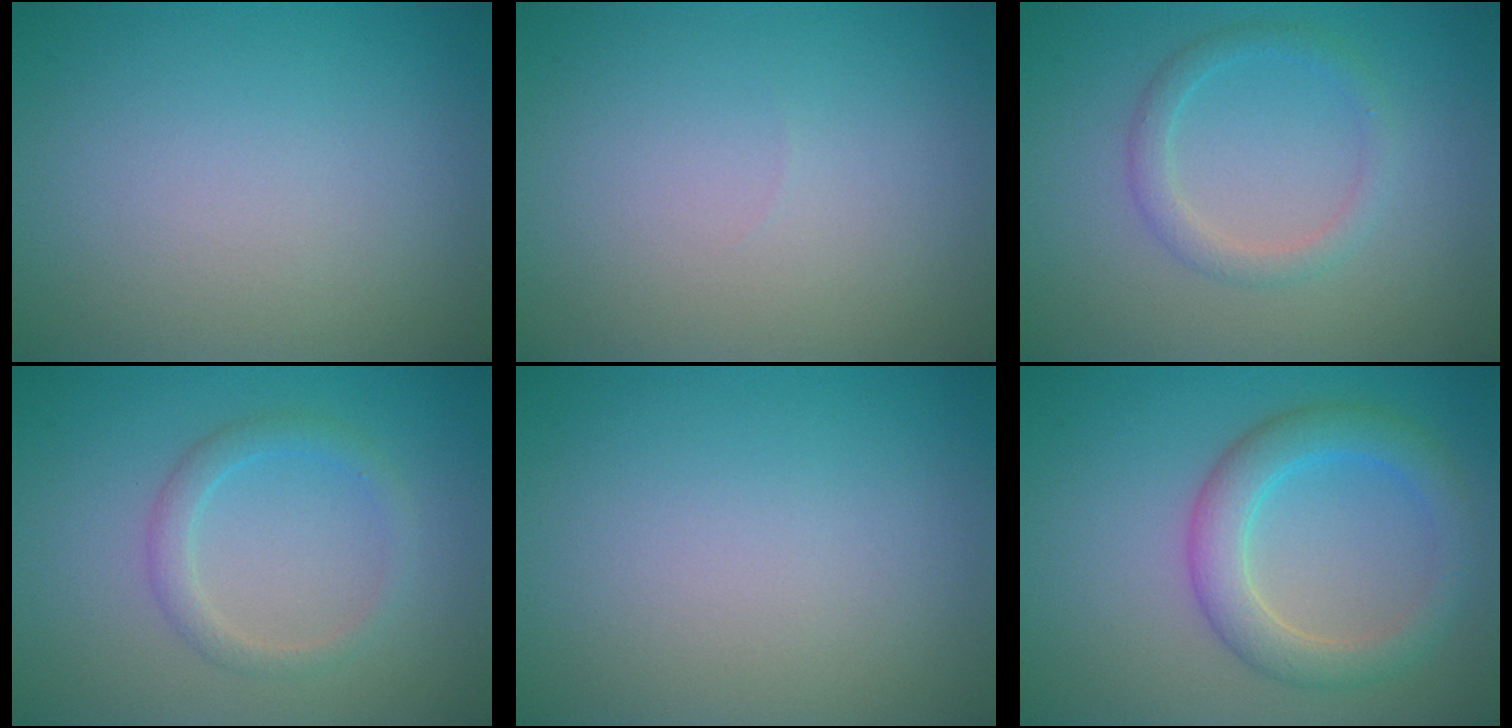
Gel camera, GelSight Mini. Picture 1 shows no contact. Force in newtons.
{"total": 0.0}
{"total": 2.0, "press": 2.0, "slide": 0.1}
{"total": 2.0, "press": 2.0, "slide": 0.1}
{"total": 0.0}
{"total": 4.3, "press": 4.3, "slide": 0.2}